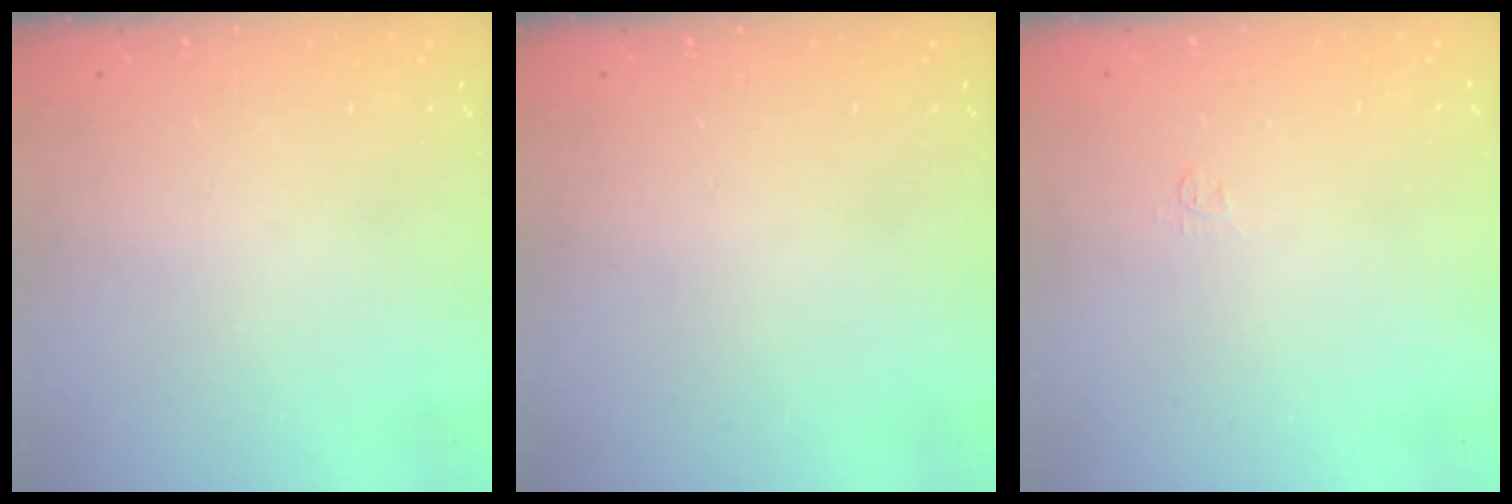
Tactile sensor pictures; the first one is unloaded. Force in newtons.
{"total": 0.0}
{"total": 3.1, "press": 3.0, "slide": 0.4}